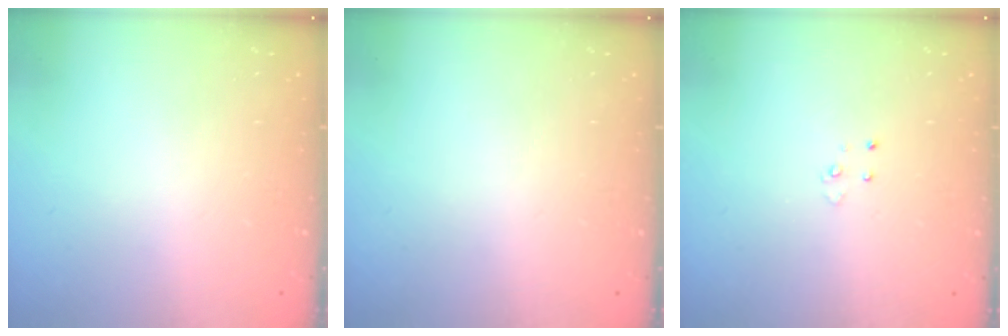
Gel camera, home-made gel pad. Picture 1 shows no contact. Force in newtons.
{"total": 0.0}
{"total": 3.0, "press": 3.0, "slide": 0.4}